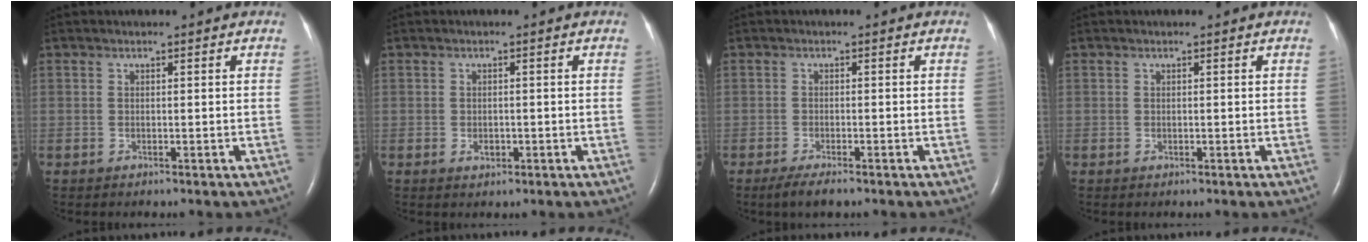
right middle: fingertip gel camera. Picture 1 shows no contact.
{"total": 1.4, "force": [-0.5, 1.0, 0.9], "torque": [-0.015, 0.001, -0.003]}
{"total": 3.2, "force": [-2.3, 0.6, 2.1], "torque": [-0.045, -0.008, -0.040]}
{"total": 0.0}